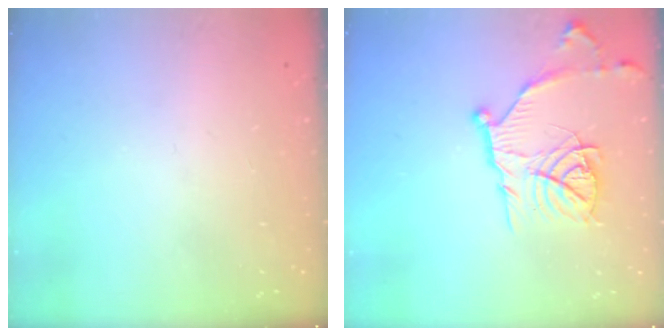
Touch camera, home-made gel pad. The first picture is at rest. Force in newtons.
{"total": 15.2, "press": 15.2, "slide": 1.1}